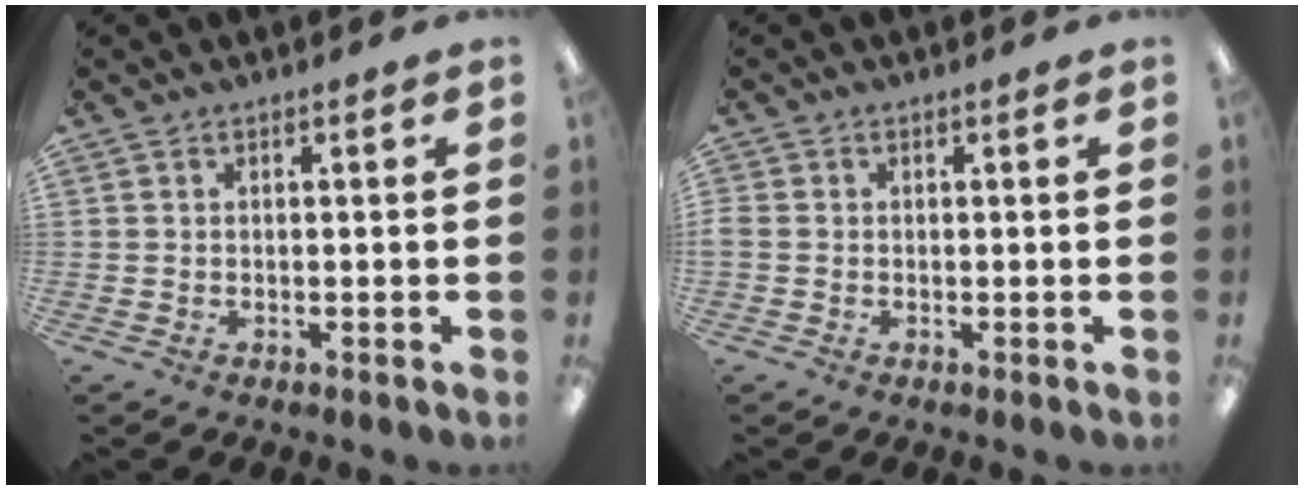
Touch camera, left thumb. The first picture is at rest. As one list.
[{"total": 1.2, "force": [-0.3, 1.0, 0.6], "torque": [-0.011, 0.003, -0.005]}]